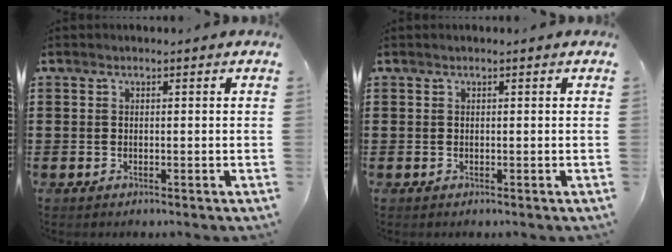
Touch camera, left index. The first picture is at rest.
{"total": 0.0}